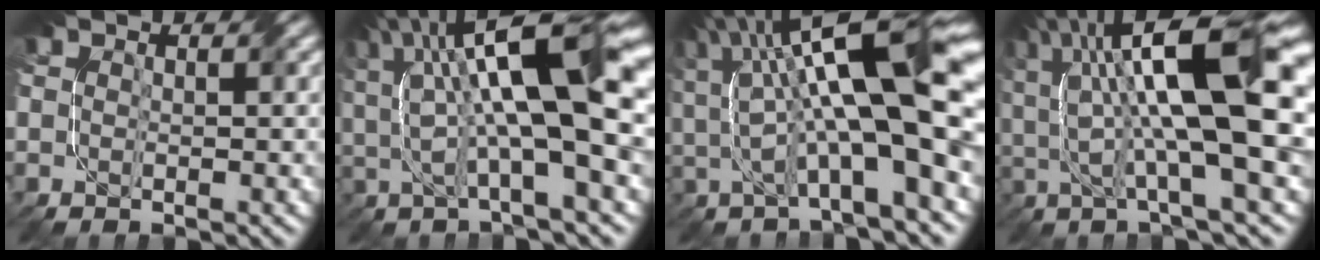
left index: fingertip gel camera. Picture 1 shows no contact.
{"total": 13.1, "force": [3.4, 3.6, 12.1], "torque": [-0.201, 0.020, 0.055]}
{"total": 14.7, "force": [2.7, 3.9, 13.9], "torque": [-0.223, 0.022, 0.045]}
{"total": 14.2, "force": [2.9, 3.9, 13.3], "torque": [-0.227, 0.021, 0.044]}